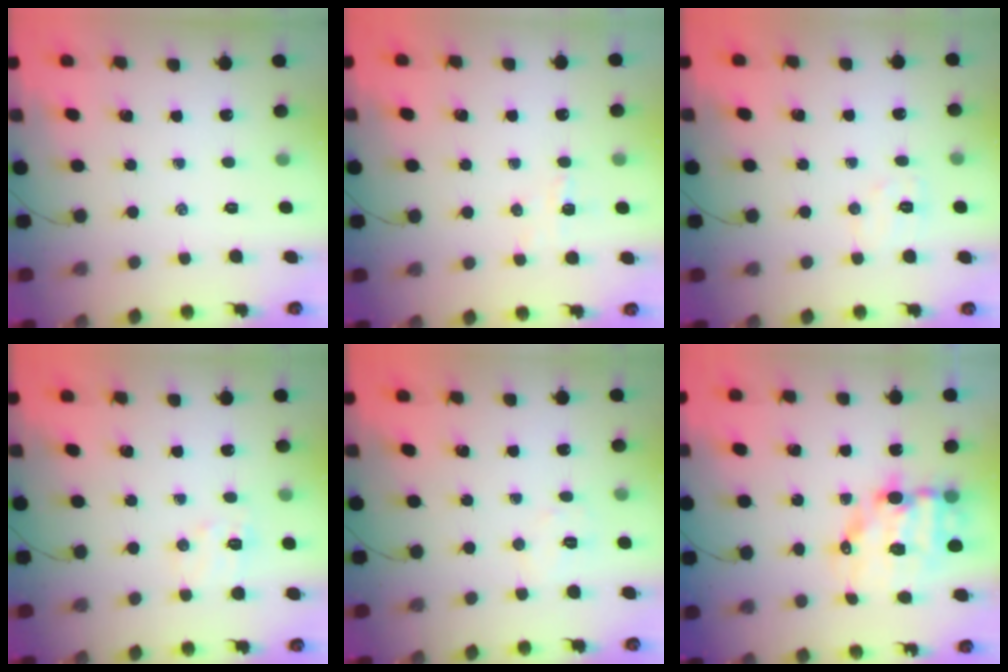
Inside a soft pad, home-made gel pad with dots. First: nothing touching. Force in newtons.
{"total": 3.0, "press": 2.8, "slide": 0.9}
{"total": 5.7, "press": 5.6, "slide": 1.2}
{"total": 7.1, "press": 7.0, "slide": 1.1}
{"total": 3.9, "press": 3.9, "slide": 0.8}
{"total": 11.5, "press": 11.2, "slide": 2.5}